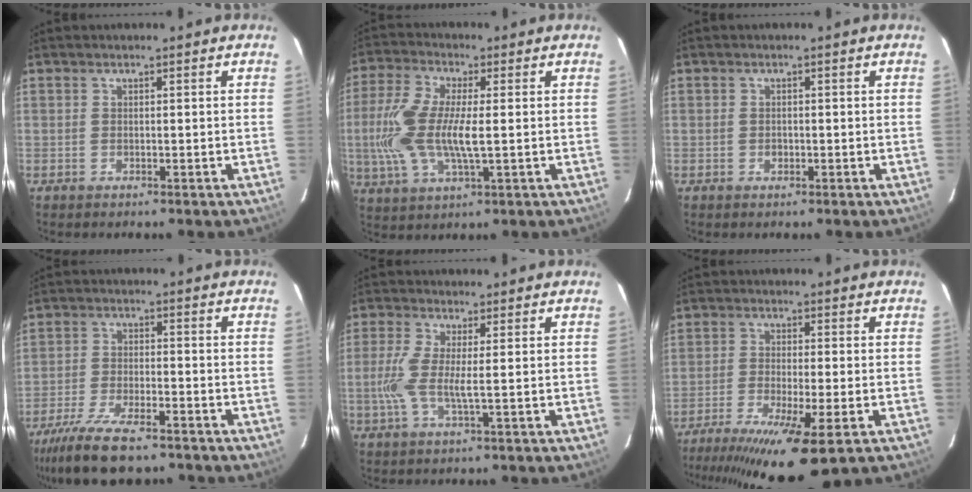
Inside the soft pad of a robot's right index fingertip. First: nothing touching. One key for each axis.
{"total": 13.4, "fx": -0.4, "fy": 4.6, "fz": 12.5, "tx": -0.270, "ty": 0.000, "tz": -0.009}
{"total": 1.2, "fx": -0.3, "fy": 1.0, "fz": 0.6, "tx": -0.010, "ty": 0.002, "tz": -0.005}
{"total": 14.2, "fx": -11.1, "fy": 4.0, "fz": 8.0, "tx": -0.183, "ty": -0.033, "tz": -0.194}
{"total": 6.3, "fx": -0.3, "fy": 0.6, "fz": 6.2, "tx": -0.147, "ty": -0.001, "tz": -0.011}
{"total": 16.3, "fx": -10.7, "fy": 2.1, "fz": 12.2, "tx": -0.242, "ty": -0.058, "tz": -0.176}